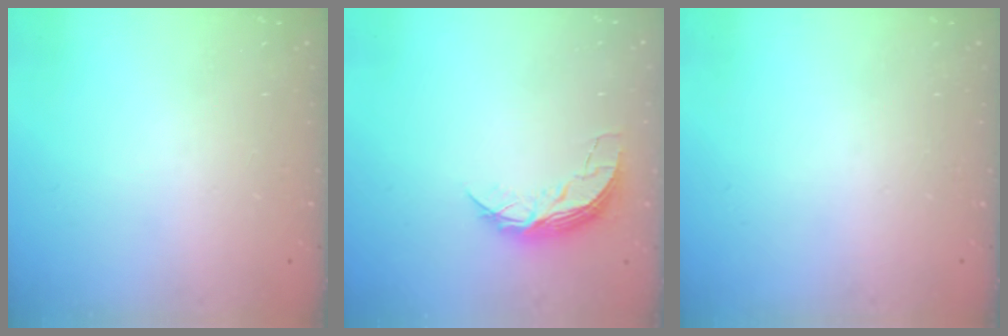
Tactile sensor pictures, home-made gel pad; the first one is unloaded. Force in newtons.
{"total": 6.9, "press": 6.9, "slide": 0.5}
{"total": 0.0}